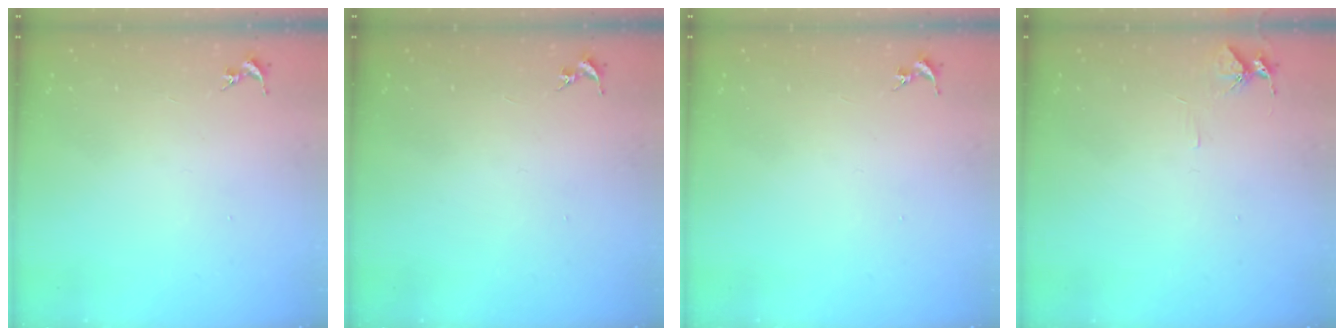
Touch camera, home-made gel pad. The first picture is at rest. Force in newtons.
{"total": 0.0}
{"total": 0.0}
{"total": 5.4, "press": 5.4, "slide": 0.6}